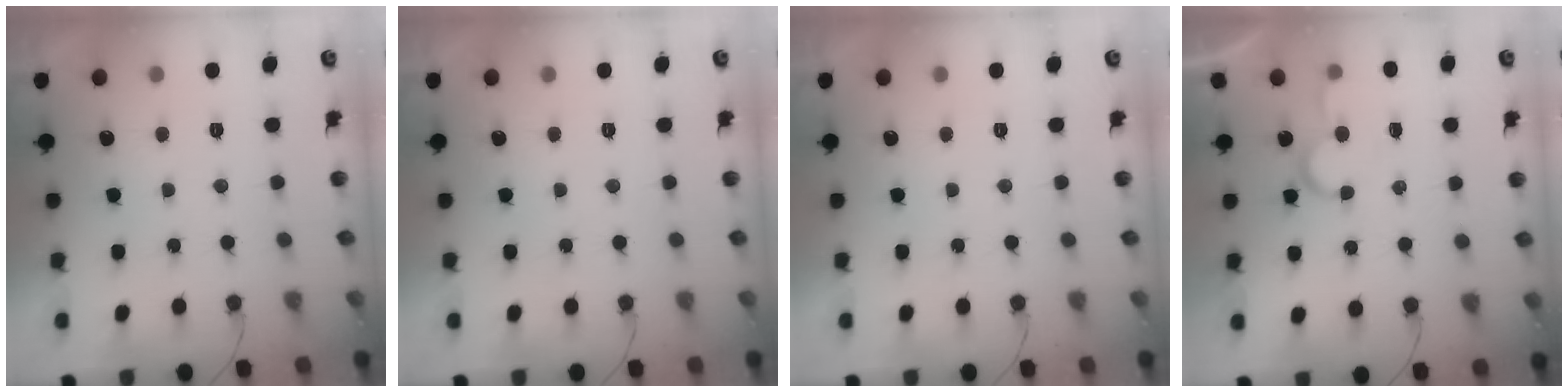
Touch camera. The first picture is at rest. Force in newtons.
{"total": 0.0}
{"total": 0.0}
{"total": 5.7, "press": 5.7, "slide": 0.4}